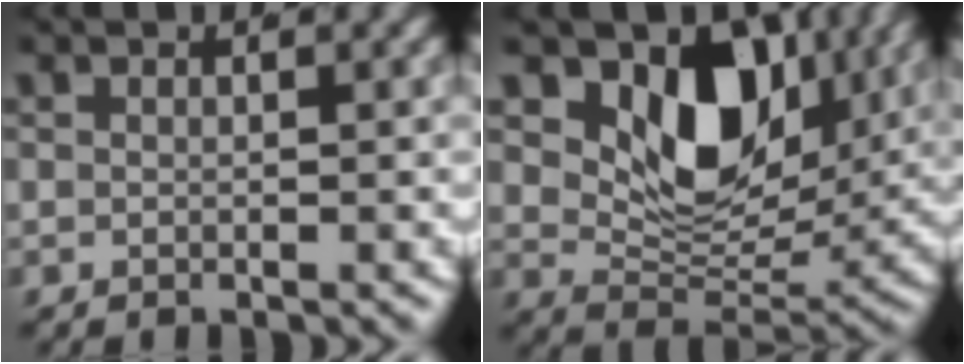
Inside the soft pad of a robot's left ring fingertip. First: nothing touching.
{"total": 10.9, "force": [3.7, 7.3, 7.2], "torque": [-0.124, -0.018, 0.063]}